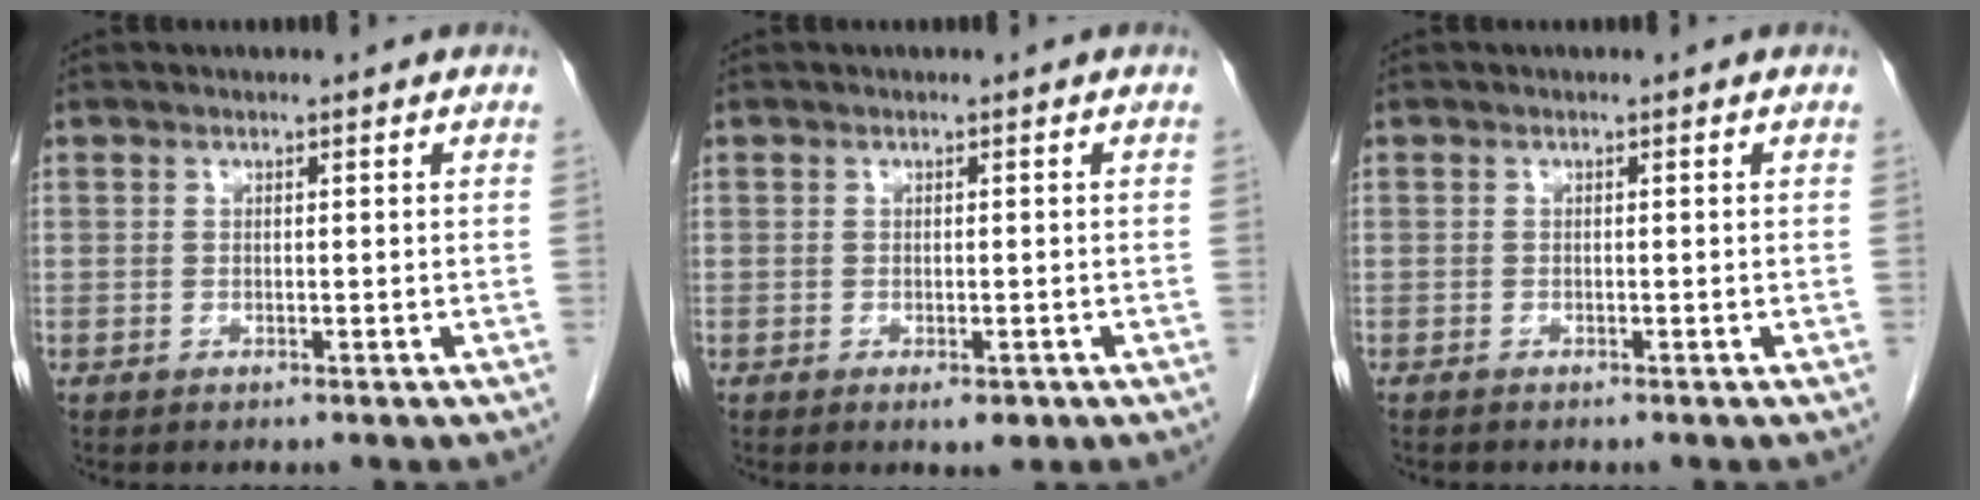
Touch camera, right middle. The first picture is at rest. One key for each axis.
{"total": 2.0, "fx": -1.0, "fy": 0.8, "fz": 1.4, "tx": -0.020, "ty": -0.001, "tz": -0.009}
{"total": 0.5, "fx": -0.5, "fy": 0.1, "fz": 0.1, "tx": -0.009, "ty": -0.001, "tz": -0.009}